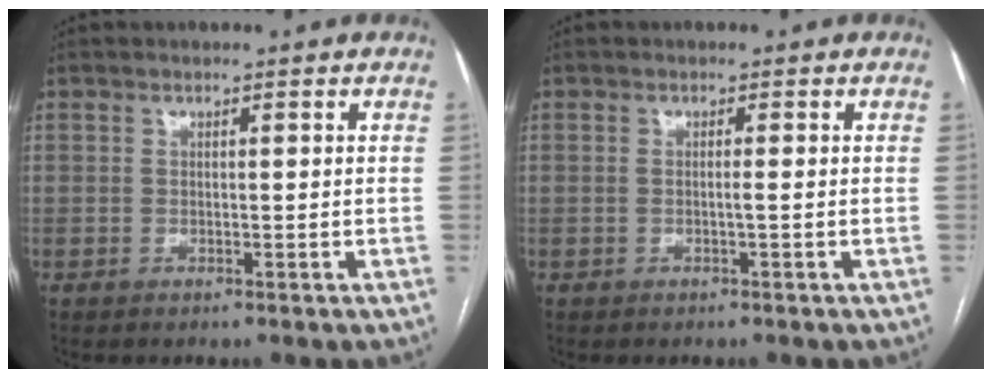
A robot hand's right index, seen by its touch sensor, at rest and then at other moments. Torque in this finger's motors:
{"motor_torque": [-0.23, -0.06, 0.02, -0.01]}